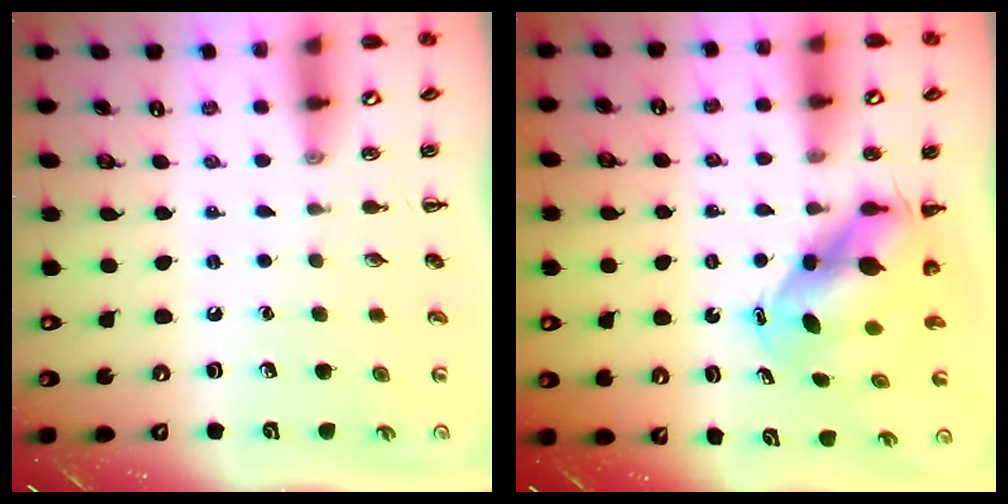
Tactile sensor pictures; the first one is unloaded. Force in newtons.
{"total": 6.5, "press": 6.4, "slide": 1.5}